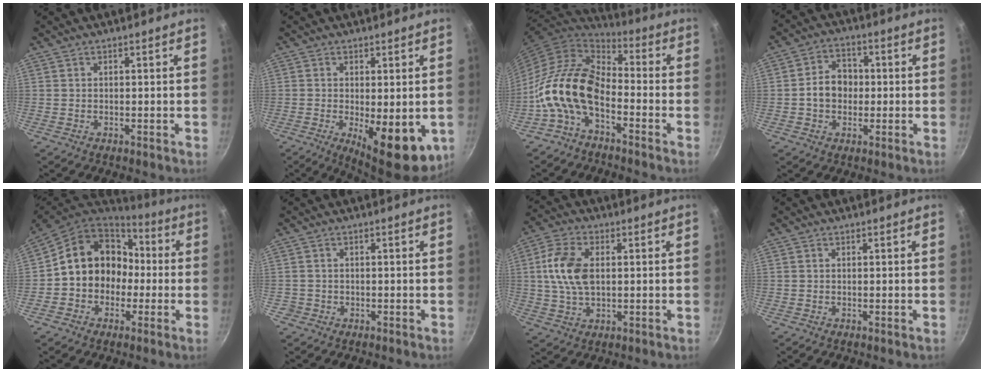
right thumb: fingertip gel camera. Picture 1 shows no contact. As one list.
[{"total": 12.0, "force": [-2.7, 4.5, 10.8], "torque": [-0.124, -0.009, -0.022]}, {"total": 14.6, "force": [-5.3, 8.4, 10.7], "torque": [-0.190, 0.053, -0.126]}, {"total": 7.3, "force": [-0.4, 5.8, 4.3], "torque": [-0.041, 0.019, -0.016]}, {"total": 15.3, "force": [-0.4, 13.2, 7.7], "torque": [-0.087, 0.052, -0.014]}, {"total": 1.4, "force": [-0.5, 1.3, 0.2], "torque": [0.002, 0.008, -0.005]}, {"total": 10.3, "force": [1.2, 6.2, 8.1], "torque": [-0.152, 0.012, 0.018]}, {"total": 0.0}]